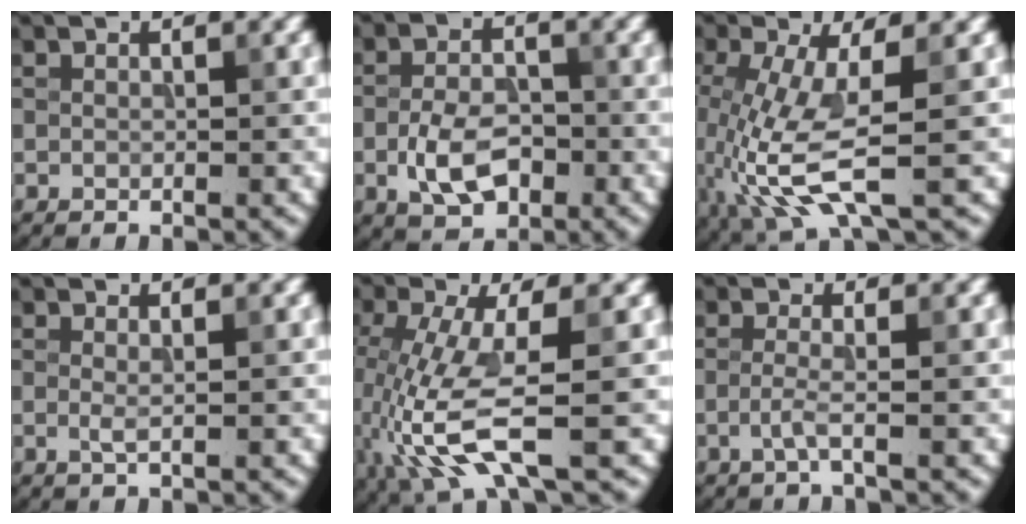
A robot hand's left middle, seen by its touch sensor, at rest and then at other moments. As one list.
[{"total": 4.5, "force": [-1.8, 2.4, 3.3], "torque": [-0.068, 0.004, -0.034]}, {"total": 6.8, "force": [-2.0, 1.6, 6.3], "torque": [-0.162, -0.012, -0.036]}, {"total": 0.6, "force": [0.0, -0.3, 0.6], "torque": [-0.019, 0.000, 0.002]}, {"total": 7.5, "force": [-2.5, 1.7, 6.9], "torque": [-0.173, -0.010, -0.048]}, {"total": 1.4, "force": [-0.6, -0.3, 1.2], "torque": [-0.033, 0.004, -0.015]}]